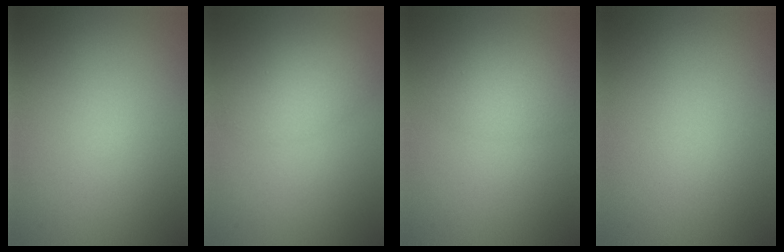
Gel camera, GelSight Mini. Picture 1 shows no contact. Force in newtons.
{"total": 2.4, "press": 2.4, "slide": 0.0}
{"total": 2.3, "press": 2.3, "slide": 0.1}
{"total": 0.0}